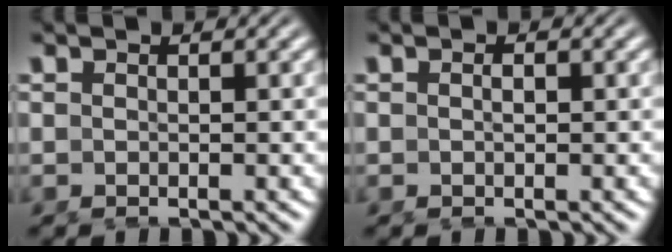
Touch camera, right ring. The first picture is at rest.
{"total": 0.6, "force": [-0.2, 0.1, 0.6], "torque": [-0.010, -0.004, 0.000]}